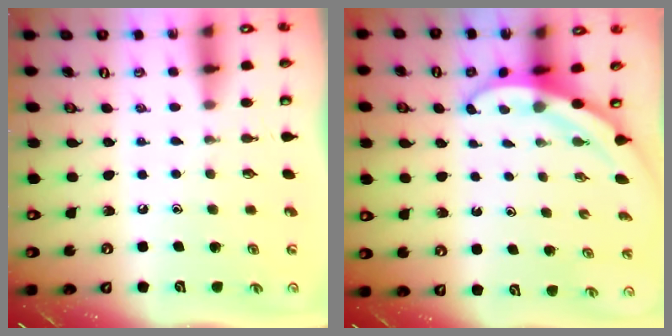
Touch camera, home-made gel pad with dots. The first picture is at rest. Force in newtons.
{"total": 3.4, "press": 3.4, "slide": 0.1}